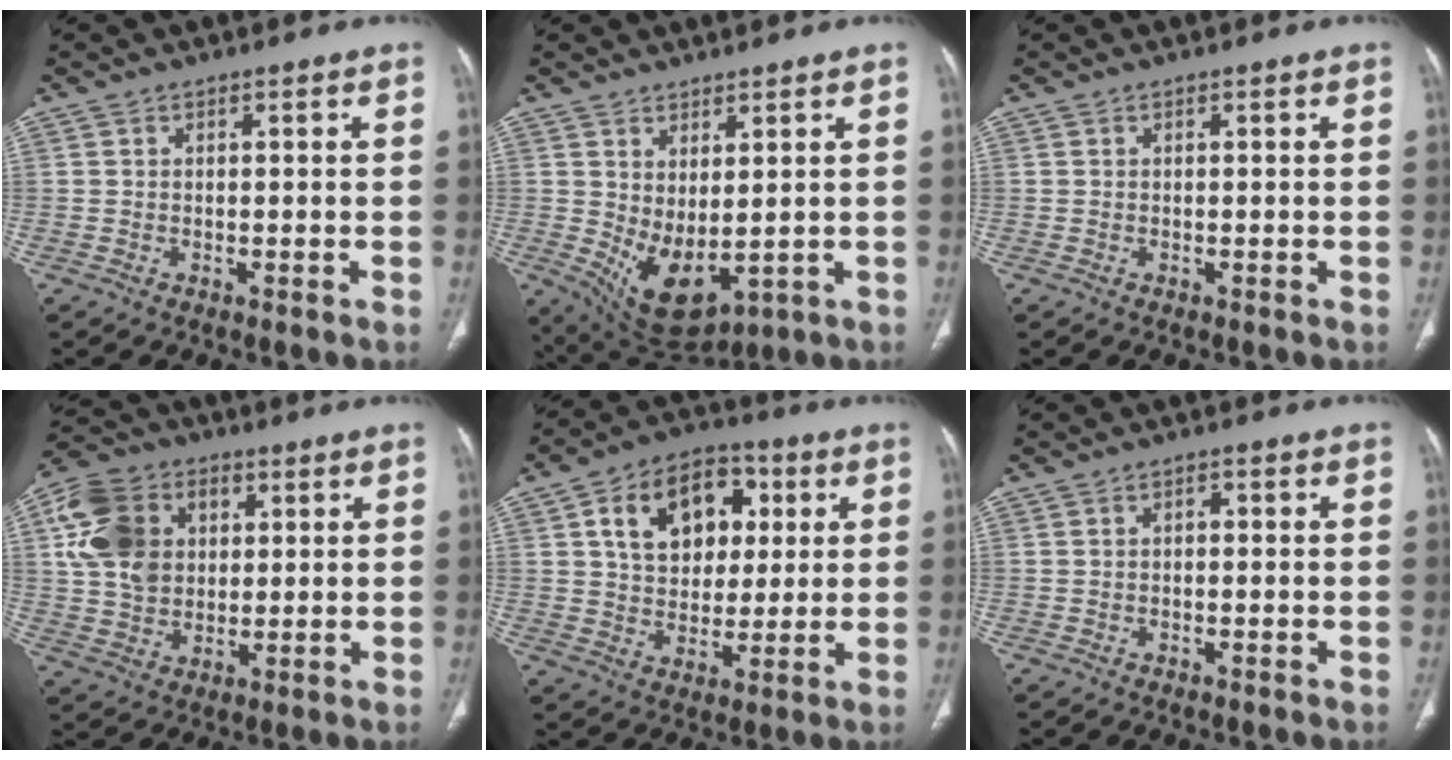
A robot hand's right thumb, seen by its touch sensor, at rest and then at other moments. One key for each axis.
{"total": 9.5, "fx": -0.1, "fy": 4.8, "fz": 8.2, "tx": -0.133, "ty": -0.019, "tz": 0.030}
{"total": 0.0}
{"total": 15.1, "fx": 4.0, "fy": 11.6, "fz": 8.9, "tx": -0.149, "ty": 0.007, "tz": 0.071}
{"total": 15.5, "fx": 4.8, "fy": 11.2, "fz": 9.6, "tx": -0.113, "ty": 0.001, "tz": 0.077}
{"total": 1.4, "fx": 0.2, "fy": 0.8, "fz": 1.1, "tx": -0.019, "ty": 0.008, "tz": 0.002}